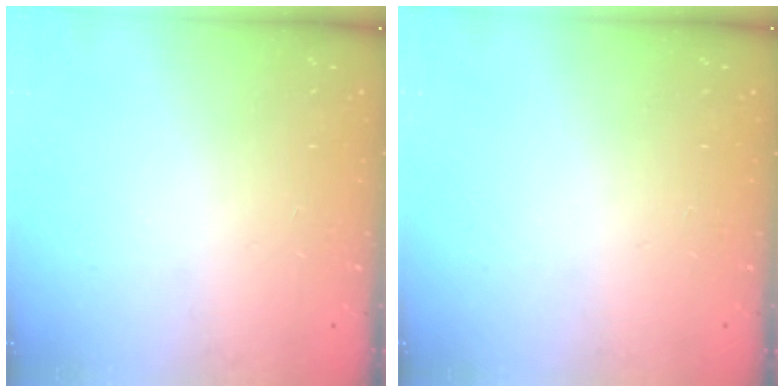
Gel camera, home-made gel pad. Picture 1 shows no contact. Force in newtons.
{"total": 0.0}